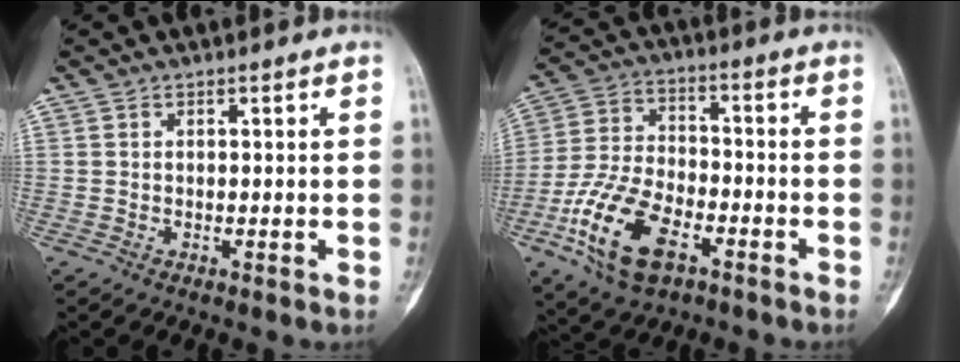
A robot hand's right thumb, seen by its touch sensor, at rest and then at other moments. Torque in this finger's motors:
{"motor_torque": [1.83, 1.24, 1.38, -0.48, 0.35]}